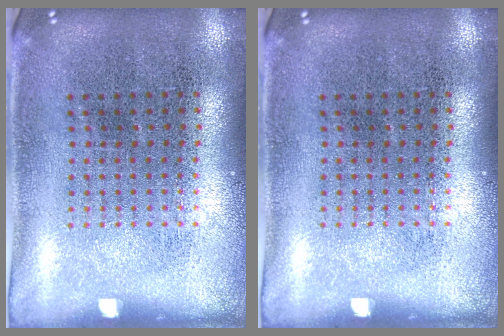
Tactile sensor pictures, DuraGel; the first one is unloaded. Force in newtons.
{"total": 0.0}